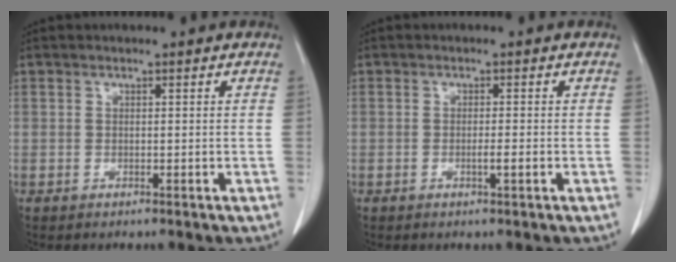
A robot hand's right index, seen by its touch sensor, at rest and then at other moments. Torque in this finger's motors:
{"motor_torque": [0.43, -0.31, 0.23, 0.04]}